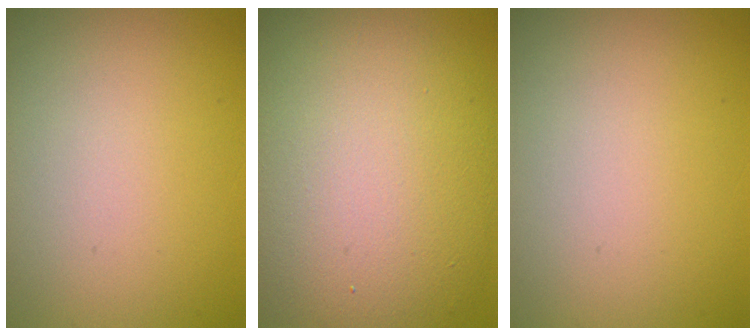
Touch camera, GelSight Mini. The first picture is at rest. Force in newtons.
{"total": 13.4, "press": 13.3, "slide": 0.8}
{"total": 0.0}